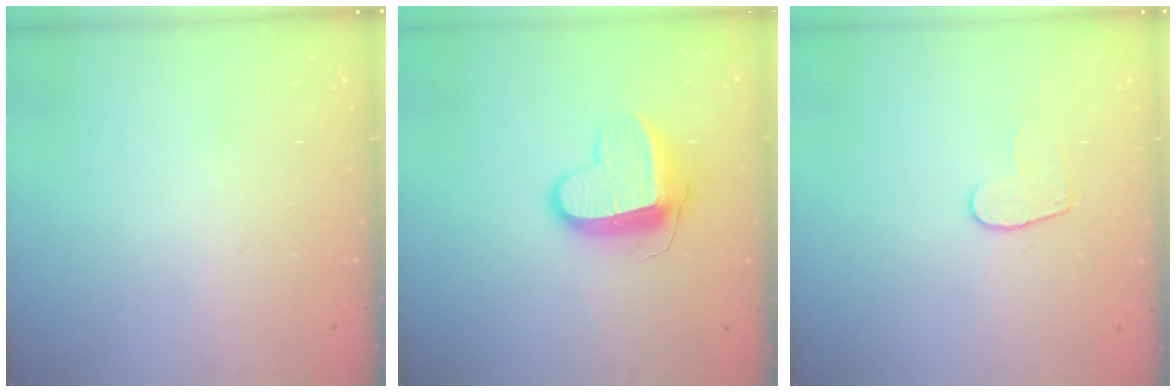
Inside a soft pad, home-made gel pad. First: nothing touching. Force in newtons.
{"total": 10.3, "press": 10.2, "slide": 1.3}
{"total": 6.4, "press": 6.4, "slide": 0.6}